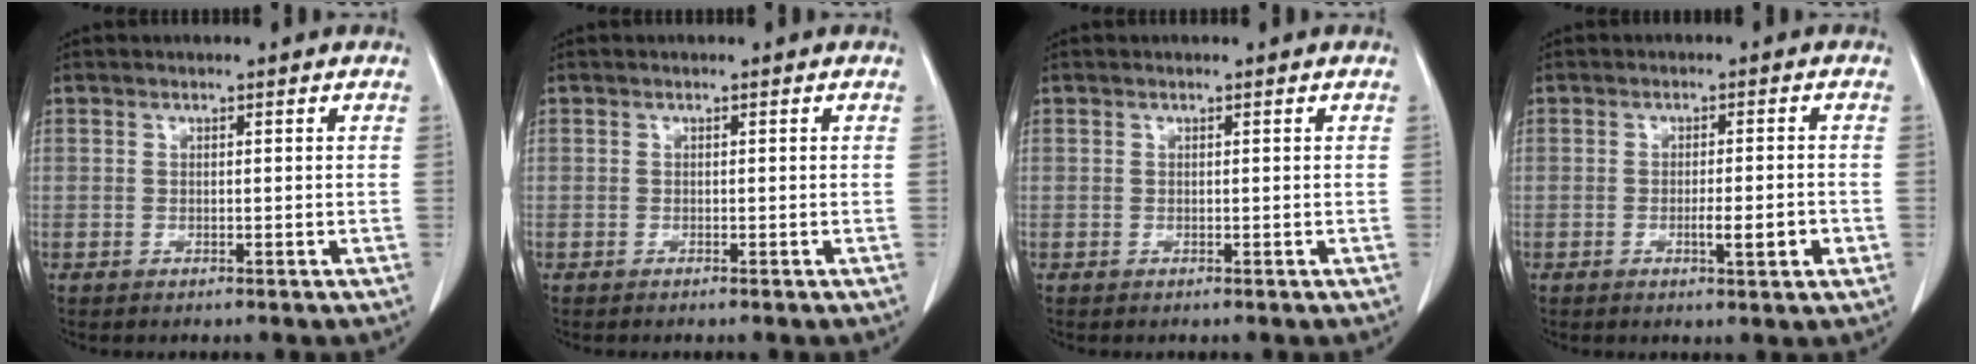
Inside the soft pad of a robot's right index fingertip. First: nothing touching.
{"total": 0.0}
{"total": 0.0}
{"total": 4.3, "force": [-1.3, 0.5, 4.1], "torque": [-0.064, -0.003, -0.018]}